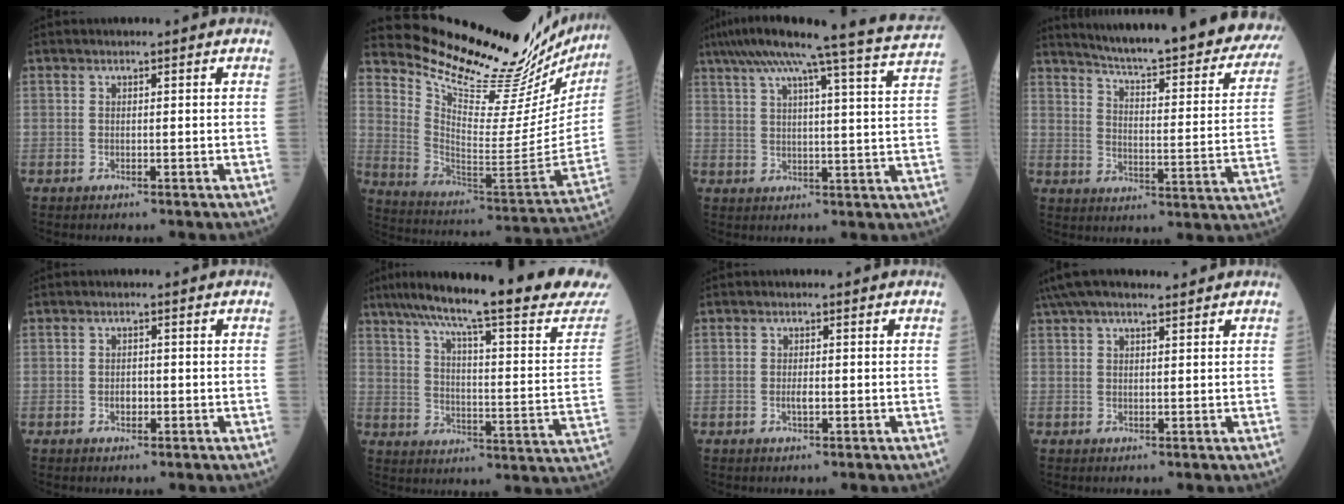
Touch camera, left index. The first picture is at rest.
{"total": 29.0, "force": [26.7, 4.3, 10.5], "torque": [-0.175, -0.112, 0.363]}
{"total": 17.9, "force": [15.3, -2.2, 8.9], "torque": [-0.151, -0.026, 0.195]}
{"total": 30.6, "force": [26.9, 3.8, 14.1], "torque": [-0.209, -0.089, 0.325]}
{"total": 1.3, "force": [-0.6, 0.9, 0.8], "torque": [-0.011, 0.002, -0.008]}
{"total": 28.0, "force": [24.2, 0.8, 14.1], "torque": [-0.224, -0.066, 0.315]}
{"total": 1.1, "force": [-0.4, 0.4, 1.0], "torque": [-0.020, -0.002, -0.006]}
{"total": 7.9, "force": [6.6, 1.5, 4.0], "torque": [-0.071, 0.044, 0.107]}